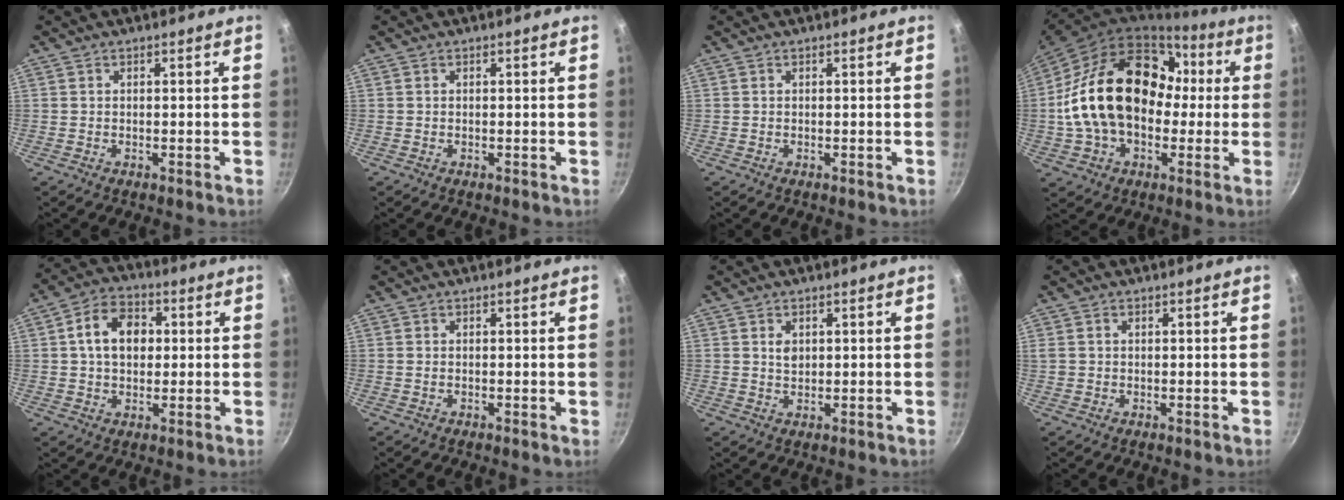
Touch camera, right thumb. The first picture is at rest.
{"total": 0.0}
{"total": 0.0}
{"total": 25.3, "force": [1.1, 17.7, 18.1], "torque": [-0.302, 0.058, 0.021]}
{"total": 10.2, "force": [1.6, 7.4, 6.8], "torque": [-0.087, 0.015, 0.014]}
{"total": 0.0}
{"total": 2.3, "force": [0.7, 1.7, 1.4], "torque": [-0.019, -0.003, 0.014]}
{"total": 1.2, "force": [0.4, 1.0, 0.6], "torque": [-0.009, 0.003, 0.007]}